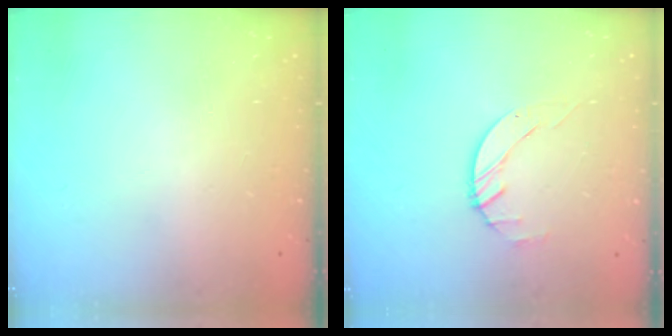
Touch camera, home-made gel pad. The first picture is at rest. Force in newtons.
{"total": 1.4, "press": 1.4, "slide": 0.2}